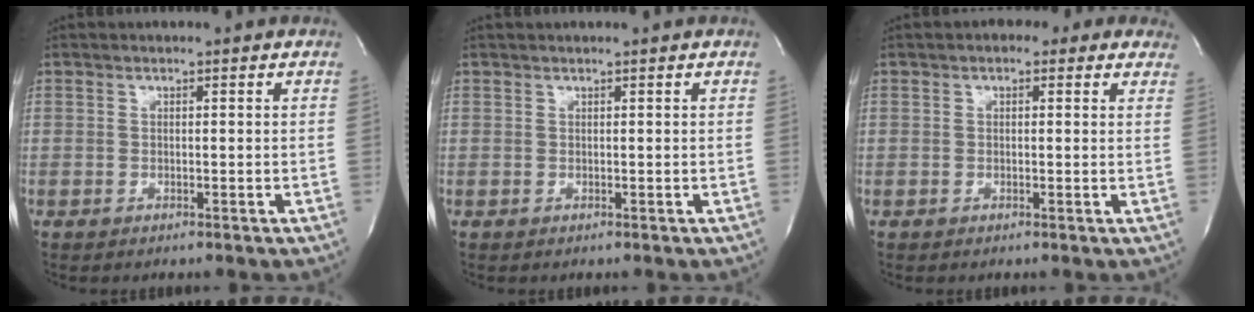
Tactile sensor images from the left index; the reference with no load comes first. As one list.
[{"total": 0.9, "force": [0.8, -0.1, 0.4], "torque": [-0.007, 0.014, 0.014]}, {"total": 4.6, "force": [2.8, 2.4, 2.7], "torque": [-0.020, 0.018, 0.025]}]